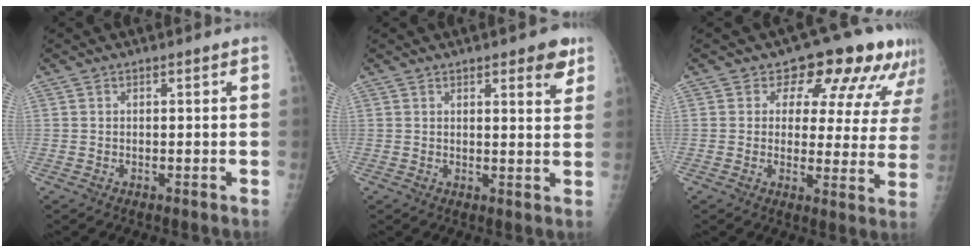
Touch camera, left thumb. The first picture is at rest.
{"total": 5.3, "force": [3.2, 1.7, 3.9], "torque": [-0.035, -0.015, 0.036]}
{"total": 14.6, "force": [10.1, 8.0, 6.9], "torque": [-0.030, -0.043, 0.098]}